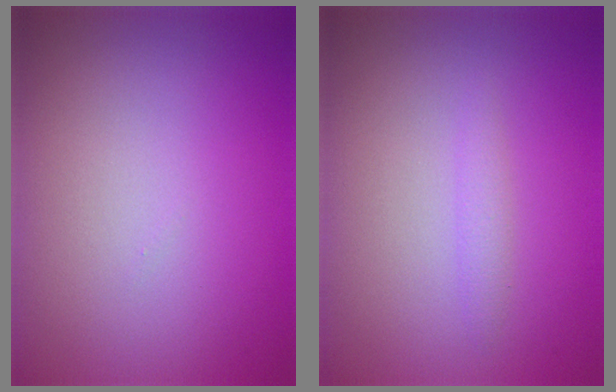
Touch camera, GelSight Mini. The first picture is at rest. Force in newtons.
{"total": 1.0, "press": 1.0, "slide": 0.0}